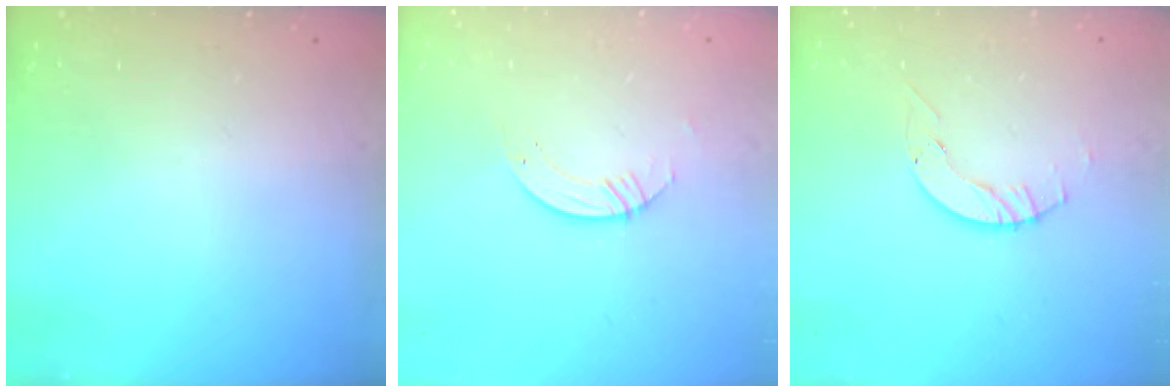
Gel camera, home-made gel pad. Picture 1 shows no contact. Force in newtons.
{"total": 3.1, "press": 3.1, "slide": 0.2}
{"total": 3.9, "press": 3.9, "slide": 0.4}